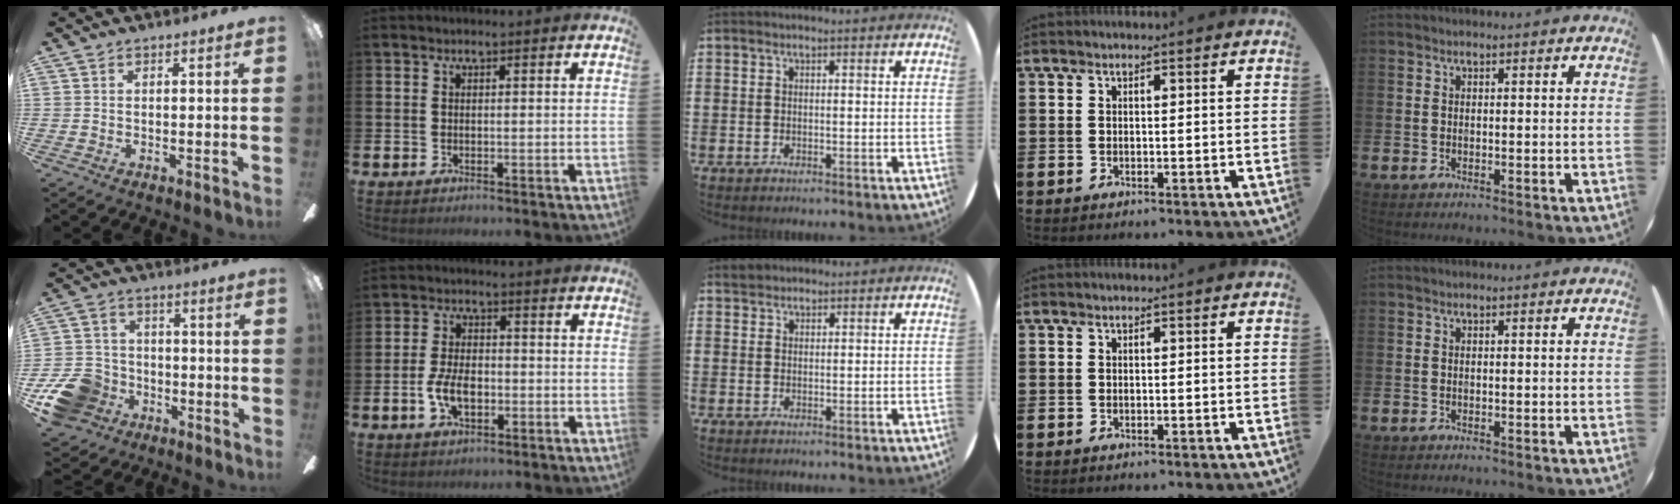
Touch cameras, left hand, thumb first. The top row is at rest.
{"thumb": {"total": 12.8, "force": [-6.3, 10.0, 4.9], "torque": [-0.115, 0.051, -0.108]}, "index": {"total": 5.2, "force": [-1.2, 3.0, 4.0], "torque": [-0.084, 0.002, -0.026]}, "middle": {"total": 1.5, "force": [1.5, 0.5, -0.1], "torque": [0.007, 0.001, 0.028]}}